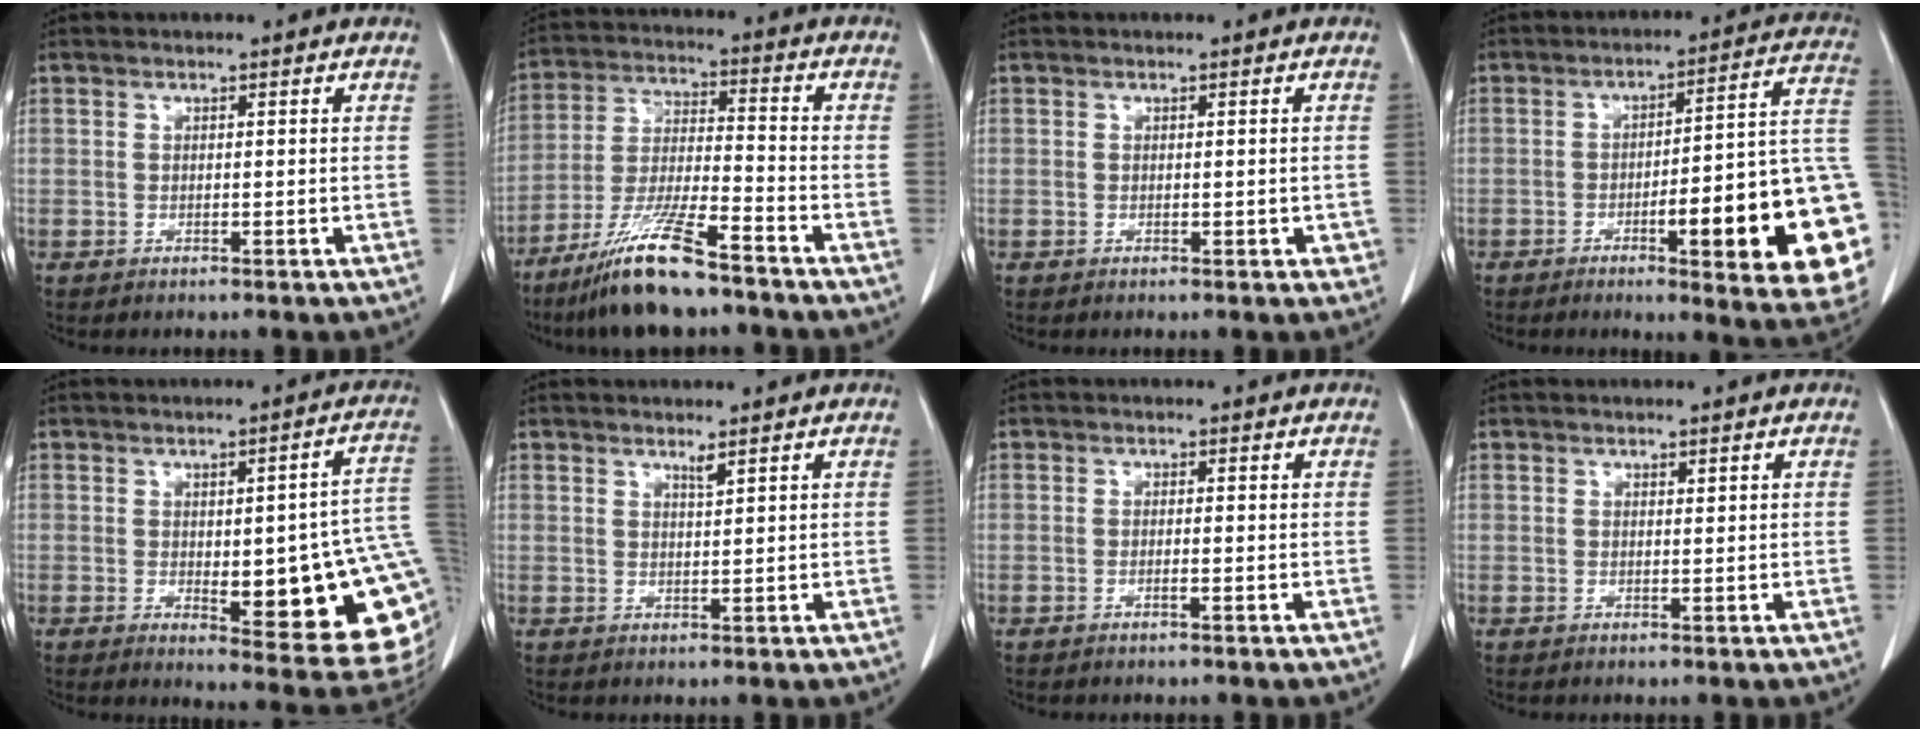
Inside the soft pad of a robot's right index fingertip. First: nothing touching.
{"total": 12.6, "force": [-9.3, 1.0, 8.4], "torque": [-0.171, -0.027, -0.172]}
{"total": 1.6, "force": [-0.3, 0.9, 1.3], "torque": [-0.011, 0.005, 0.000]}
{"total": 21.6, "force": [-5.1, 2.5, 20.8], "torque": [-0.174, 0.015, -0.060]}
{"total": 20.0, "force": [-1.6, 4.6, 19.4], "torque": [-0.162, 0.008, 0.000]}
{"total": 1.1, "force": [0.9, -0.2, 0.6], "torque": [-0.014, -0.008, 0.017]}
{"total": 0.7, "force": [-0.4, 0.0, 0.6], "torque": [-0.014, 0.000, -0.006]}
{"total": 0.0}